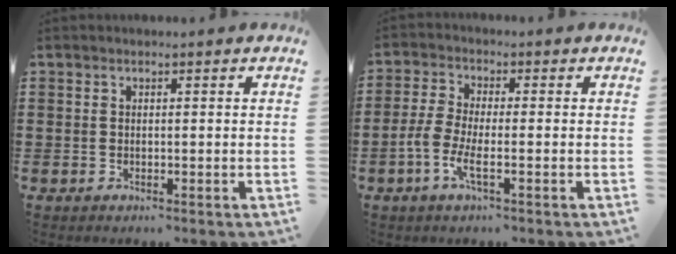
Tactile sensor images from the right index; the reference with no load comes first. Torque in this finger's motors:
{"motor_torque": [0.80, -0.74, 0.16, 0.04]}